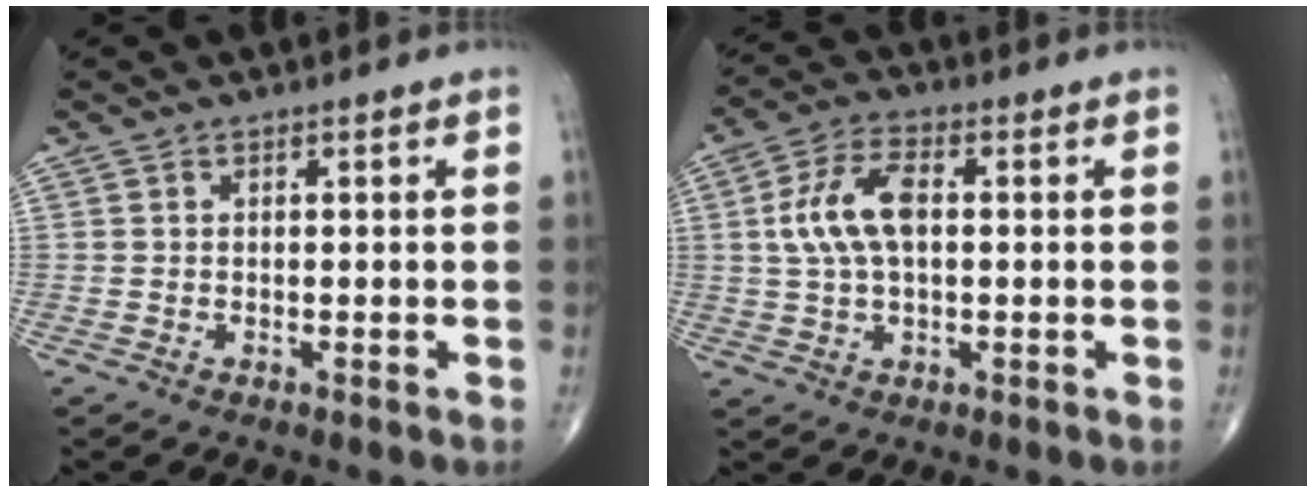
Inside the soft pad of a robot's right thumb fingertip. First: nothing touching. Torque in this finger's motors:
{"motor_torque": [-0.38, 0.75, 0.87, 0.28, 0.10]}